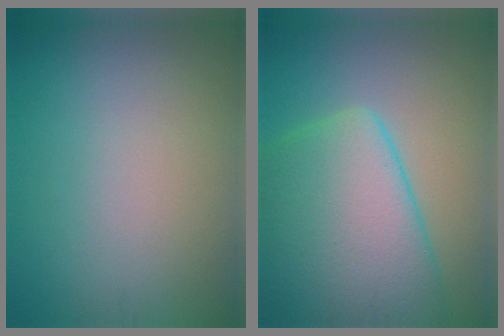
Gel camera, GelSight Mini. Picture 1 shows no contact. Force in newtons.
{"total": 10.9, "press": 10.9, "slide": 0.7}